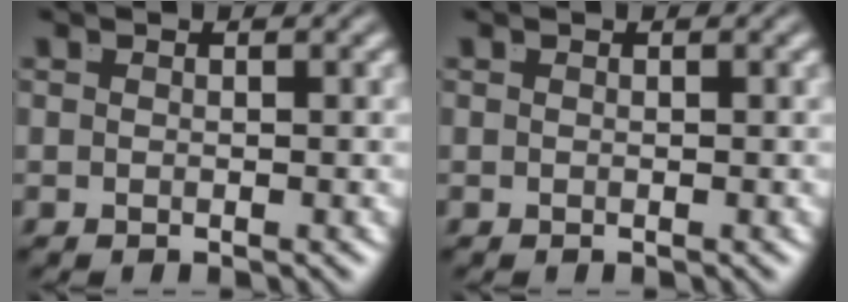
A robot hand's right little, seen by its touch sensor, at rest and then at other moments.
{"total": 1.7, "force": [-0.3, -1.6, -0.5], "torque": [0.017, -0.012, 0.007]}